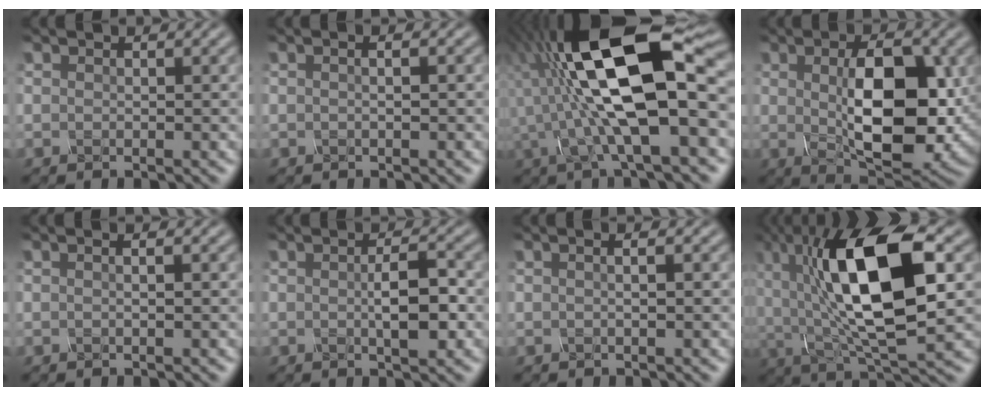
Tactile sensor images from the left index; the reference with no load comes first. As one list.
[{"total": 1.9, "force": [0.5, 0.7, 1.6], "torque": [-0.010, -0.002, -0.008]}, {"total": 14.1, "force": [0.3, 4.7, 13.3], "torque": [-0.227, 0.022, -0.008]}, {"total": 10.7, "force": [0.4, 4.7, 9.5], "torque": [-0.146, -0.007, 0.019]}, {"total": 1.5, "force": [0.4, 0.6, 1.4], "torque": [-0.008, -0.006, -0.005]}, {"total": 3.6, "force": [-0.1, 1.0, 3.5], "torque": [-0.062, 0.000, -0.002]}, {"total": 2.2, "force": [0.6, 1.0, 1.9], "torque": [-0.007, 0.002, -0.014]}, {"total": 14.0, "force": [2.6, 5.2, 12.8], "torque": [-0.215, 0.011, 0.038]}]